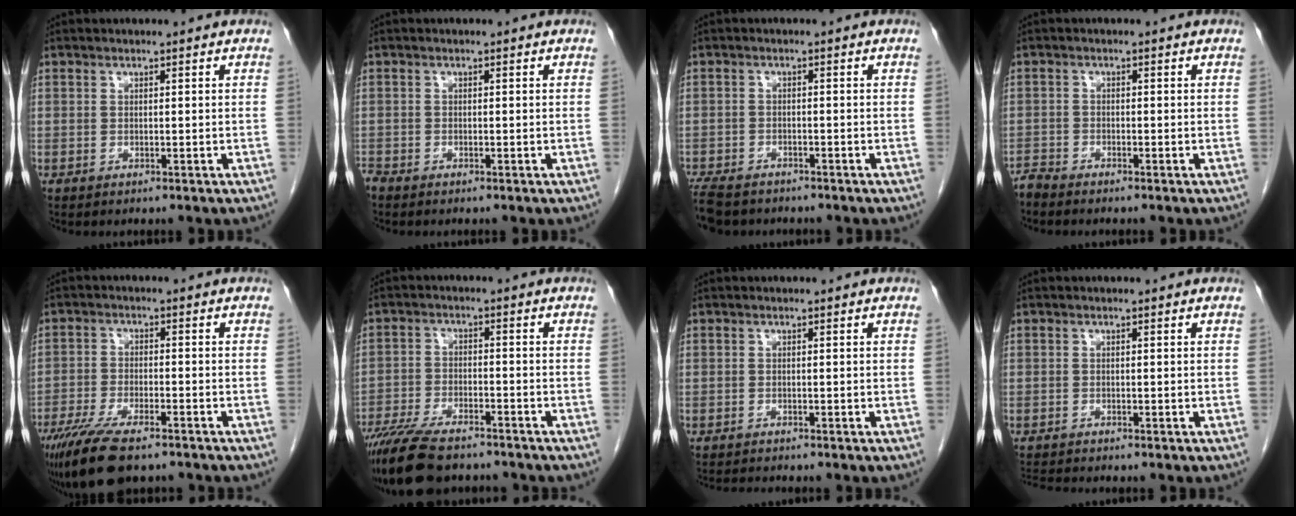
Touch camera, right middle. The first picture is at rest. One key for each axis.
{"total": 1.0, "fx": -1.0, "fy": 0.1, "fz": 0.1, "tx": -0.008, "ty": -0.003, "tz": -0.021}
{"total": 8.2, "fx": -6.7, "fy": 3.5, "fz": 3.3, "tx": -0.069, "ty": -0.013, "tz": -0.106}
{"total": 1.8, "fx": -1.8, "fy": -0.1, "fz": 0.0, "tx": 0.000, "ty": -0.007, "tz": -0.038}
{"total": 12.2, "fx": -9.1, "fy": 3.2, "fz": 7.4, "tx": -0.130, "ty": -0.024, "tz": -0.150}
{"total": 12.1, "fx": -10.0, "fy": 3.1, "fz": 6.1, "tx": -0.107, "ty": -0.021, "tz": -0.163}
{"total": 1.7, "fx": -1.7, "fy": -0.1, "fz": 0.3, "tx": -0.006, "ty": -0.006, "tz": -0.026}
{"total": 2.3, "fx": -2.3, "fy": -0.1, "fz": 0.3, "tx": -0.008, "ty": -0.011, "tz": -0.040}